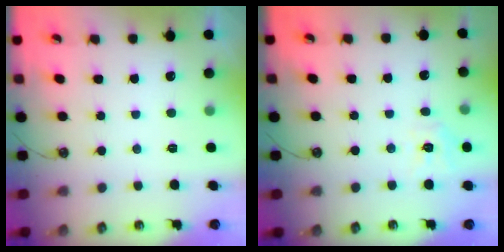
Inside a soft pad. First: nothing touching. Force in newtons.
{"total": 8.9, "press": 8.8, "slide": 1.0}